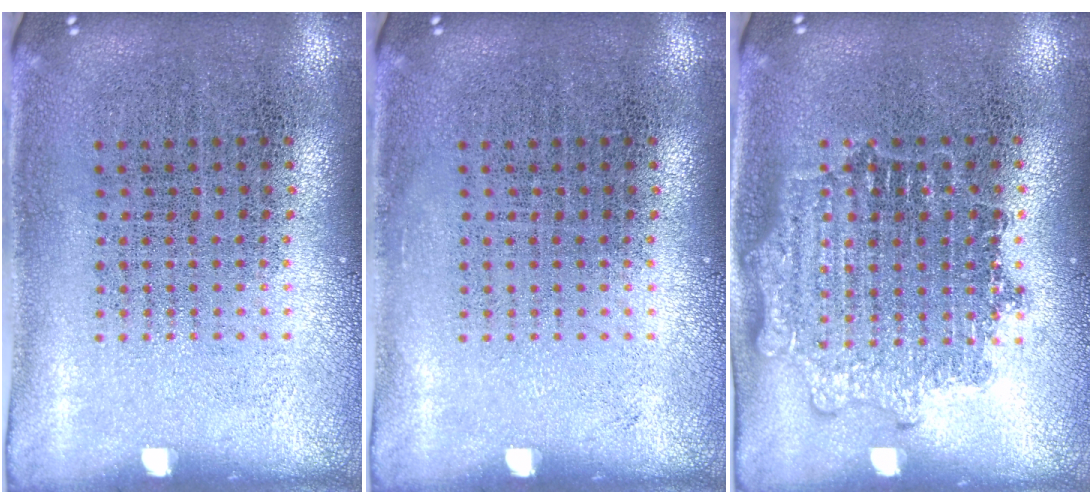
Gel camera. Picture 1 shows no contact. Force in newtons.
{"total": 0.0}
{"total": 1.2, "press": 1.2, "slide": 0.3}